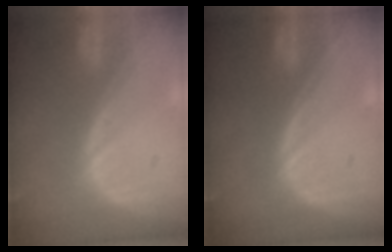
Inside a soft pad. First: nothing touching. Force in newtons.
{"total": 0.0}